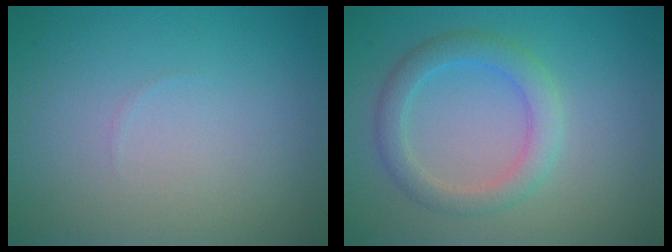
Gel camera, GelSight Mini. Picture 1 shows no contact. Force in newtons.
{"total": 3.2, "press": 3.2, "slide": 0.4}